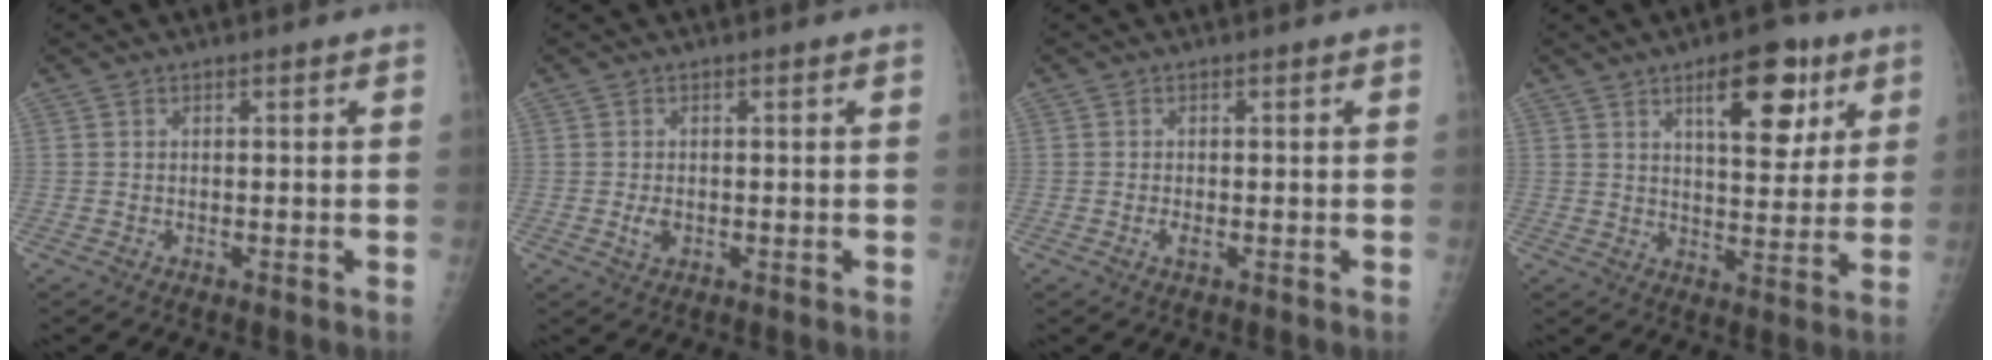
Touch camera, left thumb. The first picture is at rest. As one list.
[{"total": 2.0, "force": [-0.4, 1.3, 1.4], "torque": [-0.025, -0.001, -0.006]}, {"total": 1.1, "force": [-0.3, 0.5, 1.0], "torque": [-0.023, 0.000, -0.008]}, {"total": 12.5, "force": [6.2, 5.5, 9.3], "torque": [-0.098, -0.027, 0.089]}]